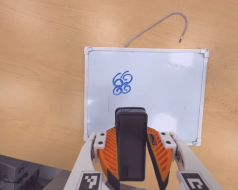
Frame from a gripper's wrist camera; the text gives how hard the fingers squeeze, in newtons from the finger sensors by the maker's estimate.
{"total": 5.9, "left": 4.9, "right": 6.9}